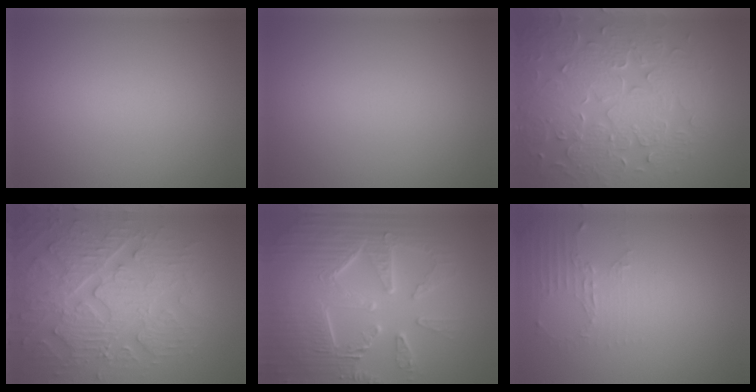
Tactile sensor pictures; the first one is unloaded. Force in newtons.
{"total": 0.0}
{"total": 8.7, "press": 6.3, "slide": 6.0}
{"total": 8.0, "press": 6.5, "slide": 4.7}
{"total": 9.7, "press": 6.5, "slide": 7.2}
{"total": 2.2, "press": 1.6, "slide": 1.5}